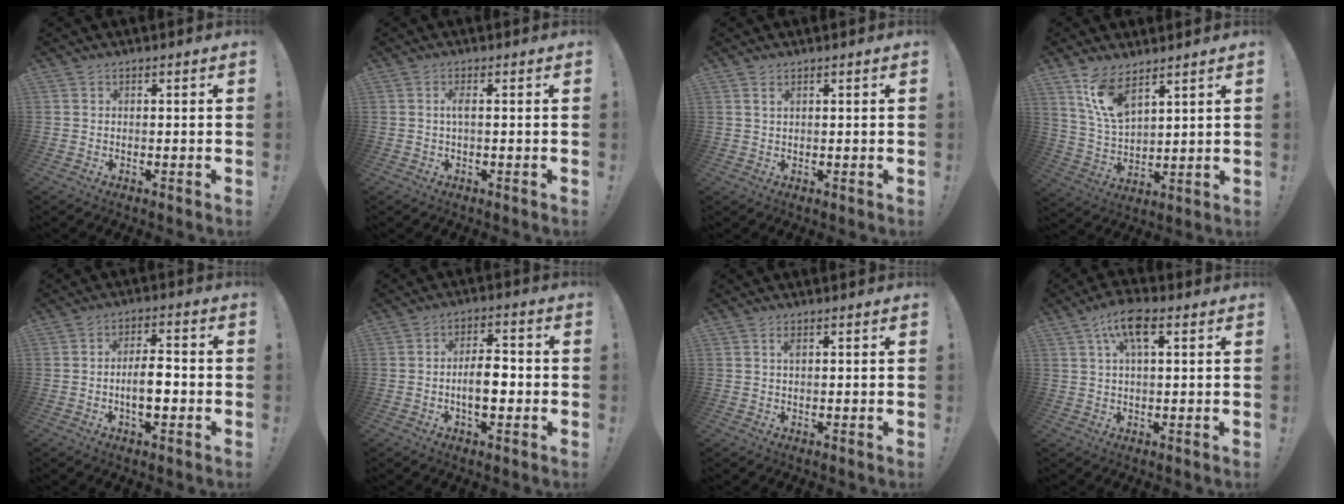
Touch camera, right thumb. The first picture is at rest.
{"total": 2.2, "force": [0.0, 0.3, 2.2], "torque": [-0.048, 0.006, -0.002]}
{"total": 1.5, "force": [0.8, 0.6, 1.1], "torque": [-0.024, 0.001, 0.015]}
{"total": 11.1, "force": [7.6, 4.7, 6.4], "torque": [-0.137, -0.032, 0.149]}
{"total": 7.5, "force": [-2.2, 3.1, 6.5], "torque": [-0.110, 0.006, -0.043]}
{"total": 8.2, "force": [-2.0, 4.0, 6.8], "torque": [-0.111, 0.008, -0.042]}
{"total": 1.5, "force": [0.6, 0.5, 1.3], "torque": [-0.029, 0.002, 0.009]}
{"total": 8.6, "force": [3.7, 3.1, 7.1], "torque": [-0.123, 0.001, 0.064]}